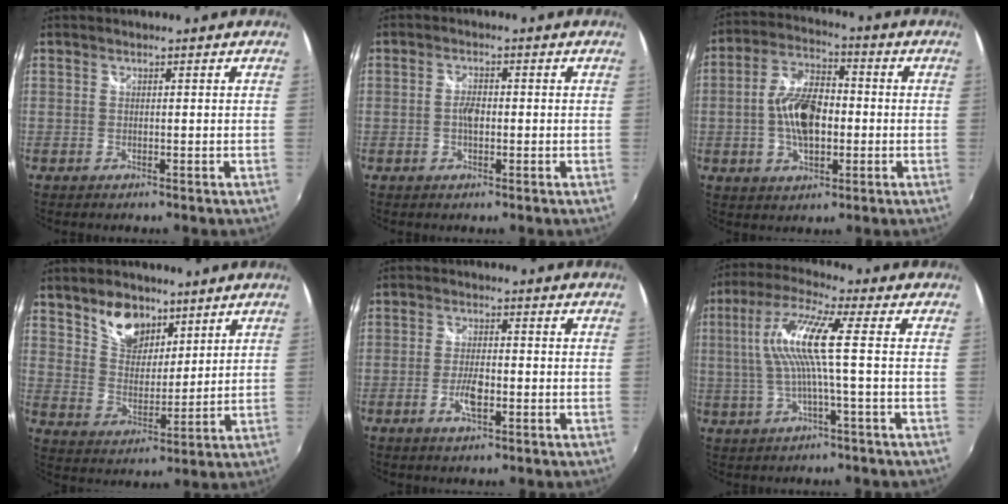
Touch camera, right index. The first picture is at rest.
{"total": 2.5, "force": [-0.4, 1.4, 2.1], "torque": [-0.038, 0.003, -0.010]}
{"total": 11.5, "force": [-1.4, 6.4, 9.5], "torque": [-0.182, 0.013, -0.026]}
{"total": 9.5, "force": [6.3, 5.7, 4.1], "torque": [-0.063, 0.010, 0.118]}
{"total": 4.7, "force": [-1.7, 1.8, 4.0], "torque": [-0.084, -0.002, -0.031]}
{"total": 10.6, "force": [0.3, -0.1, 10.6], "torque": [-0.206, 0.006, 0.008]}